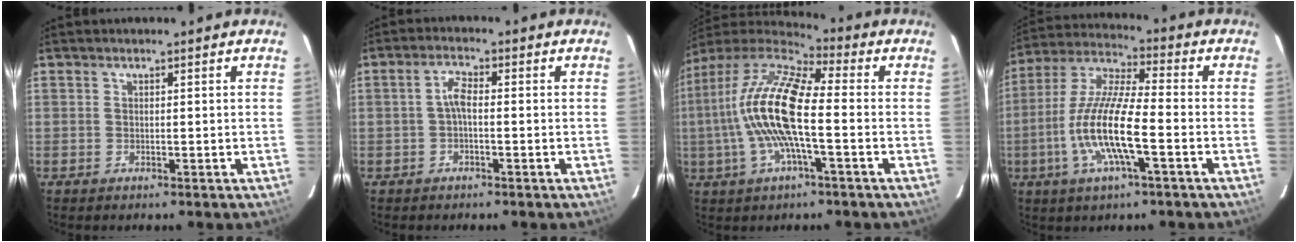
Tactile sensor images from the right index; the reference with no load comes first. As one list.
[{"total": 2.6, "force": [-0.6, 0.8, 2.4], "torque": [-0.051, 0.010, -0.013]}, {"total": 16.5, "force": [-1.5, 3.7, 16.0], "torque": [-0.305, 0.002, -0.039]}, {"total": 13.9, "force": [-4.3, 2.1, 13.1], "torque": [-0.268, -0.005, -0.087]}]